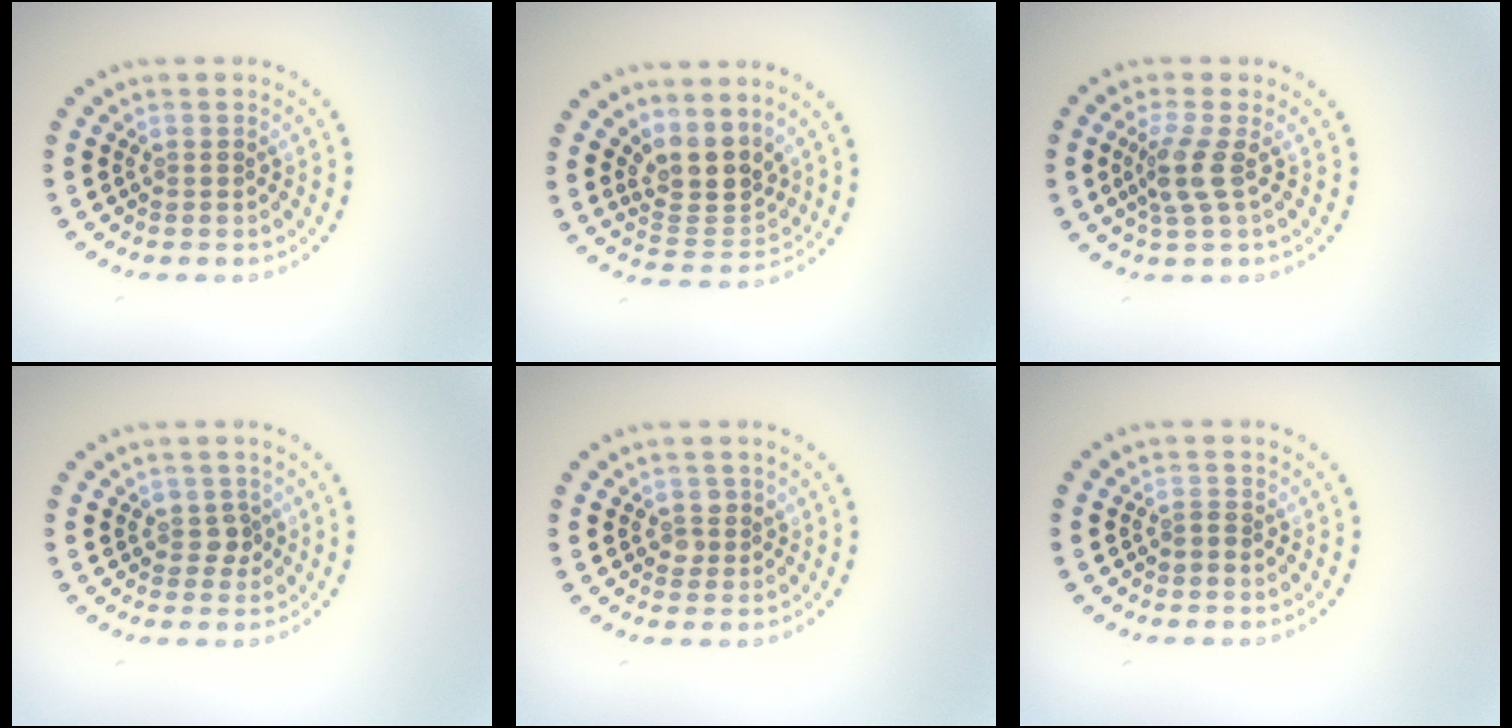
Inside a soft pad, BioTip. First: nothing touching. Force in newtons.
{"total": 3.9, "press": 3.3, "slide": 2.1}
{"total": 2.5, "press": 1.9, "slide": 1.6}
{"total": 1.3, "press": 1.1, "slide": 0.7}
{"total": 1.2, "press": 1.1, "slide": 0.4}
{"total": 0.7, "press": 0.4, "slide": 0.6}